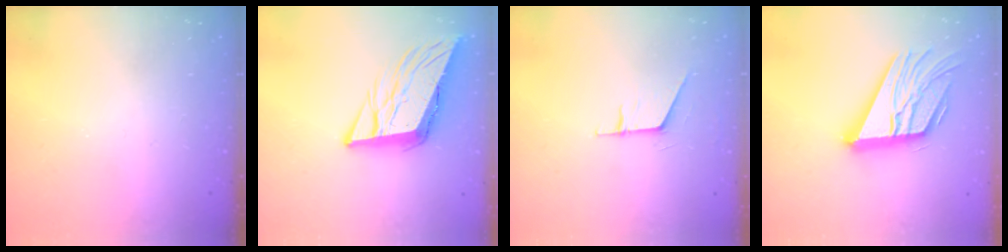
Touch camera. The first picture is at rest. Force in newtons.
{"total": 10.6, "press": 10.2, "slide": 2.8}
{"total": 5.8, "press": 5.8, "slide": 0.6}
{"total": 21.7, "press": 21.6, "slide": 1.9}